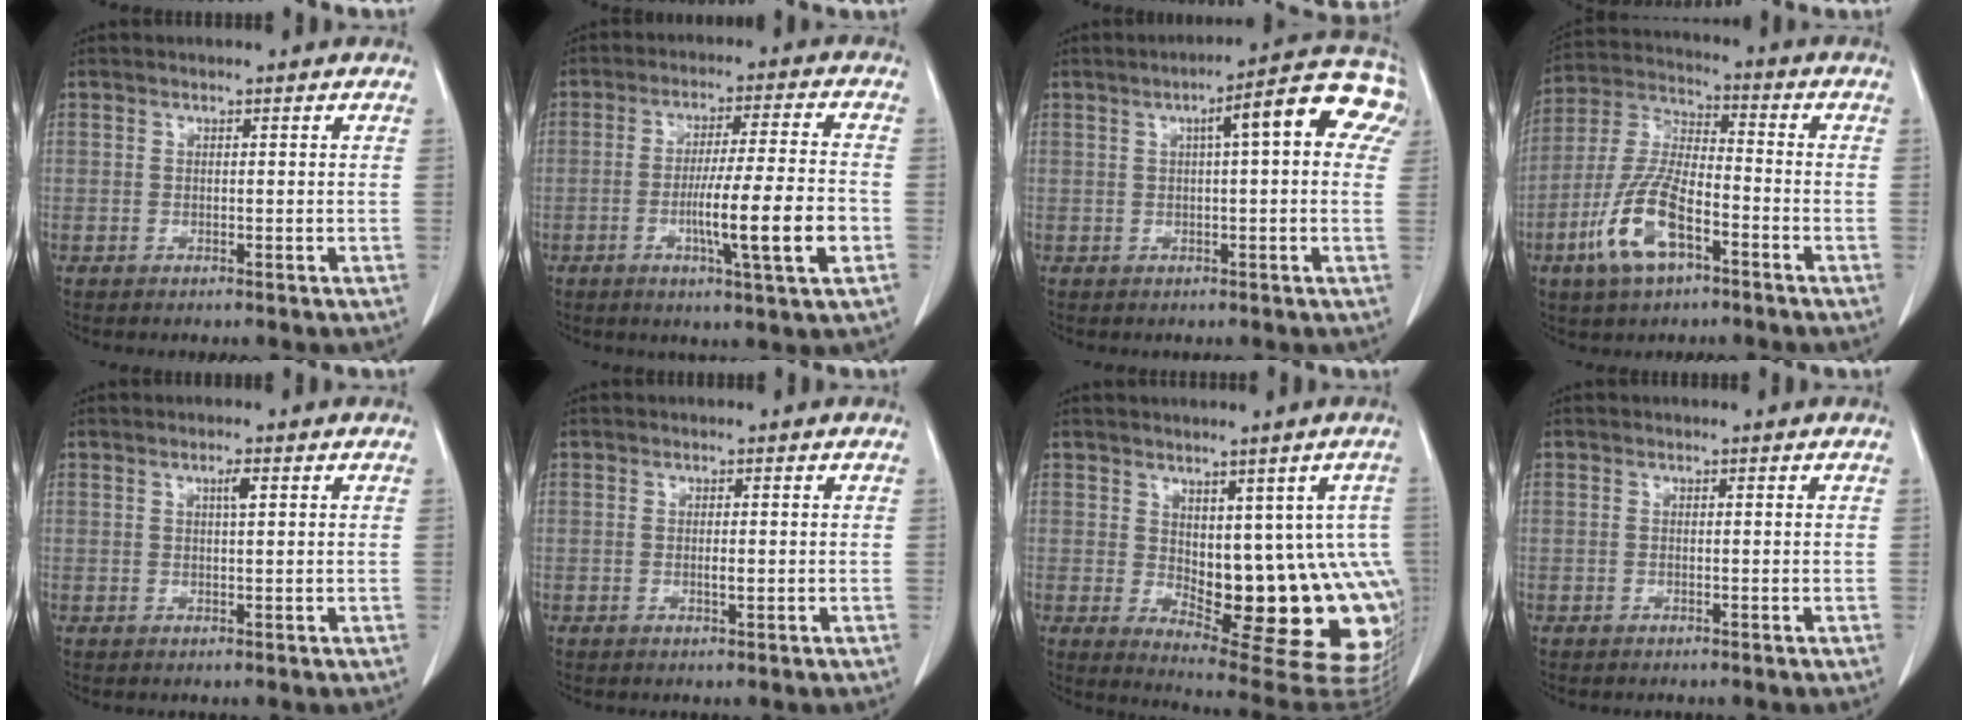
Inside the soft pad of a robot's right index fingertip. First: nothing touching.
{"total": 11.4, "force": [-3.1, -0.3, 10.9], "torque": [-0.177, -0.006, -0.051]}
{"total": 11.5, "force": [3.7, 2.1, 10.7], "torque": [-0.133, 0.038, 0.035]}
{"total": 12.2, "force": [-5.6, 4.0, 10.0], "torque": [-0.222, -0.001, -0.107]}
{"total": 1.4, "force": [0.5, 0.1, 1.3], "torque": [-0.025, 0.001, 0.009]}
{"total": 1.0, "force": [0.0, 0.2, 1.0], "torque": [-0.014, 0.000, 0.002]}
{"total": 17.4, "force": [-1.3, 7.1, 15.8], "torque": [-0.134, 0.005, 0.008]}
{"total": 0.0}